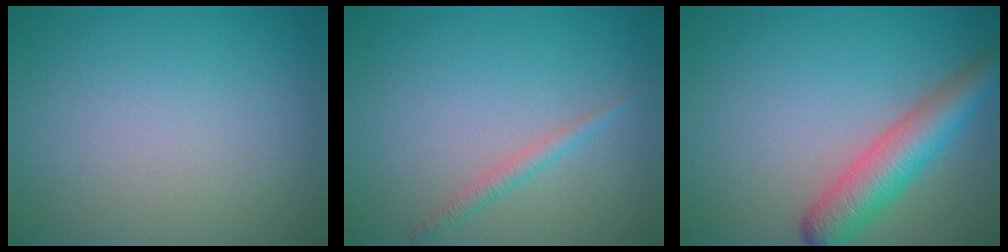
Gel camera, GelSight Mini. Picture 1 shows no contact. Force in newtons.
{"total": 1.3, "press": 1.3, "slide": 0.1}
{"total": 5.4, "press": 5.4, "slide": 0.2}